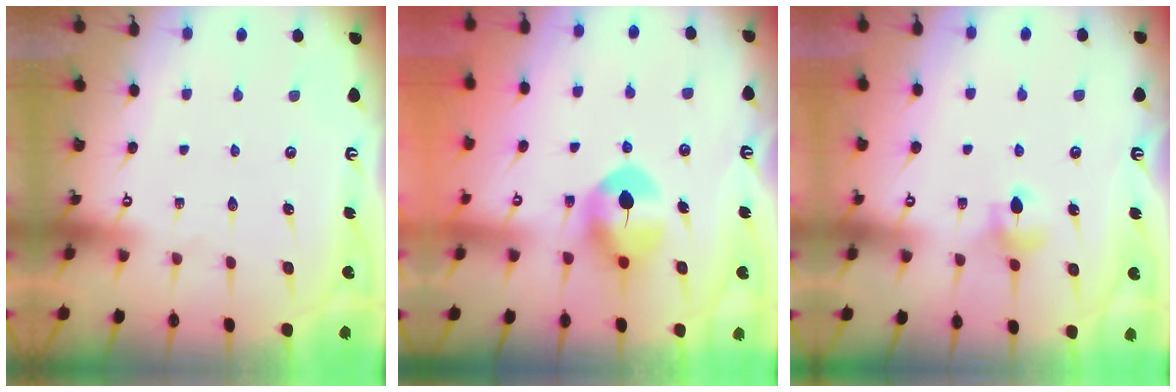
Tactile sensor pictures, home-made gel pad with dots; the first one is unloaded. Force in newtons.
{"total": 9.1, "press": 9.1, "slide": 0.9}
{"total": 6.5, "press": 6.4, "slide": 0.7}